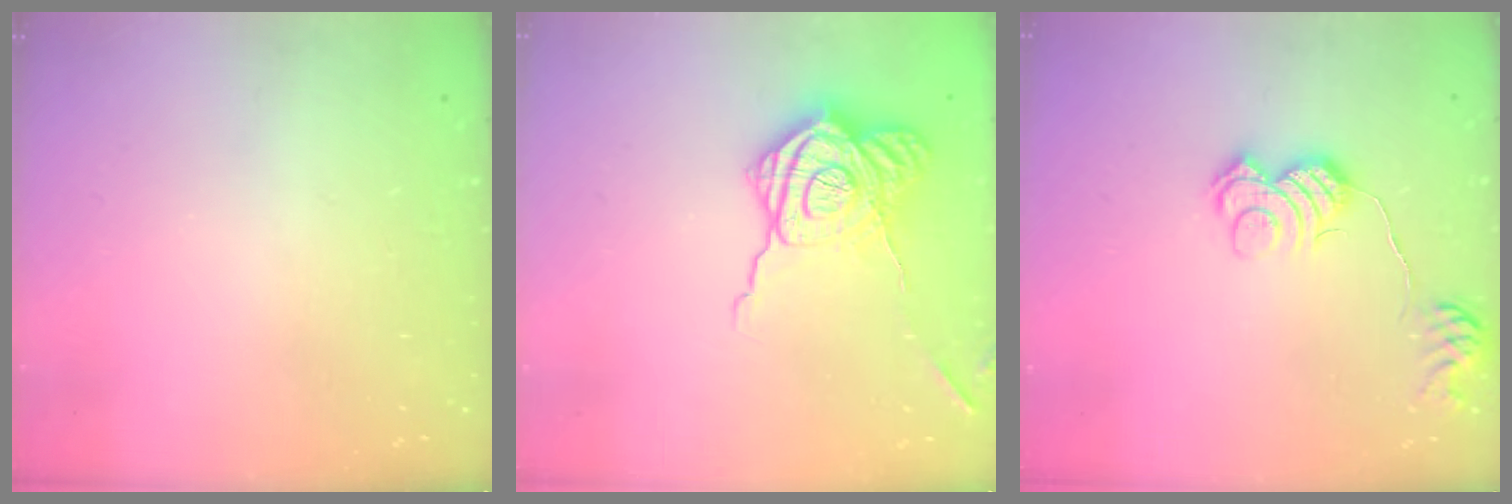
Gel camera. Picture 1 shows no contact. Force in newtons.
{"total": 18.6, "press": 18.6, "slide": 1.4}
{"total": 11.4, "press": 11.4, "slide": 0.5}